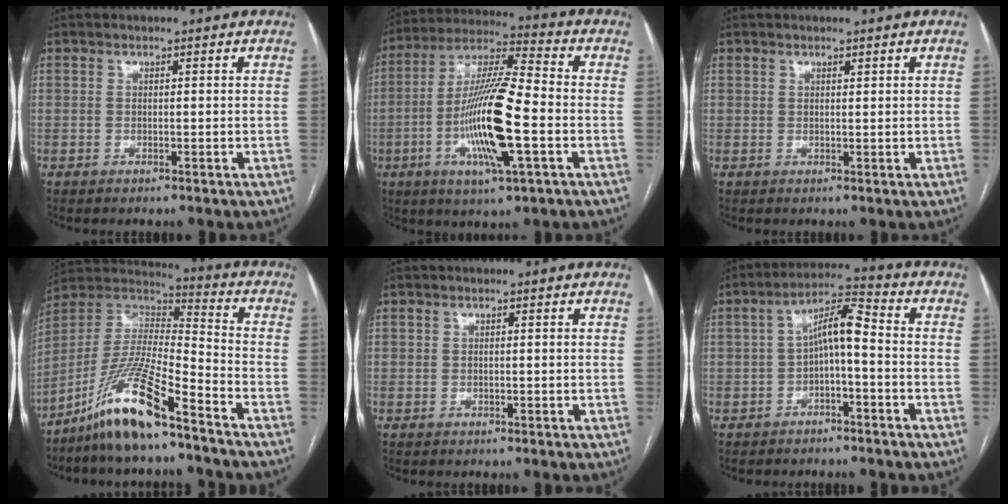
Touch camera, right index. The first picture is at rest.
{"total": 16.4, "force": [-3.9, 1.8, 15.9], "torque": [-0.310, -0.006, -0.072]}
{"total": 0.7, "force": [0.6, 0.2, 0.4], "torque": [-0.011, -0.002, 0.009]}
{"total": 14.1, "force": [-9.8, 1.1, 10.1], "torque": [-0.212, -0.005, -0.188]}
{"total": 0.0}
{"total": 7.0, "force": [-0.7, 1.9, 6.7], "torque": [-0.123, 0.032, -0.014]}